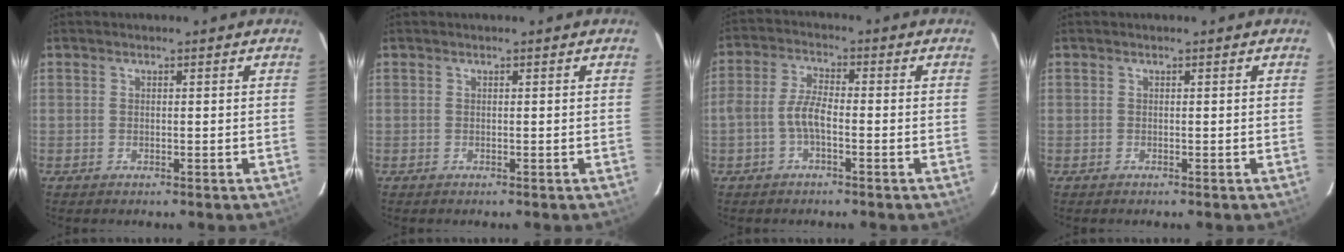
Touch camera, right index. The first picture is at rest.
{"total": 0.0}
{"total": 4.7, "force": [-1.8, 1.8, 4.0], "torque": [-0.089, 0.014, -0.037]}
{"total": 0.0}